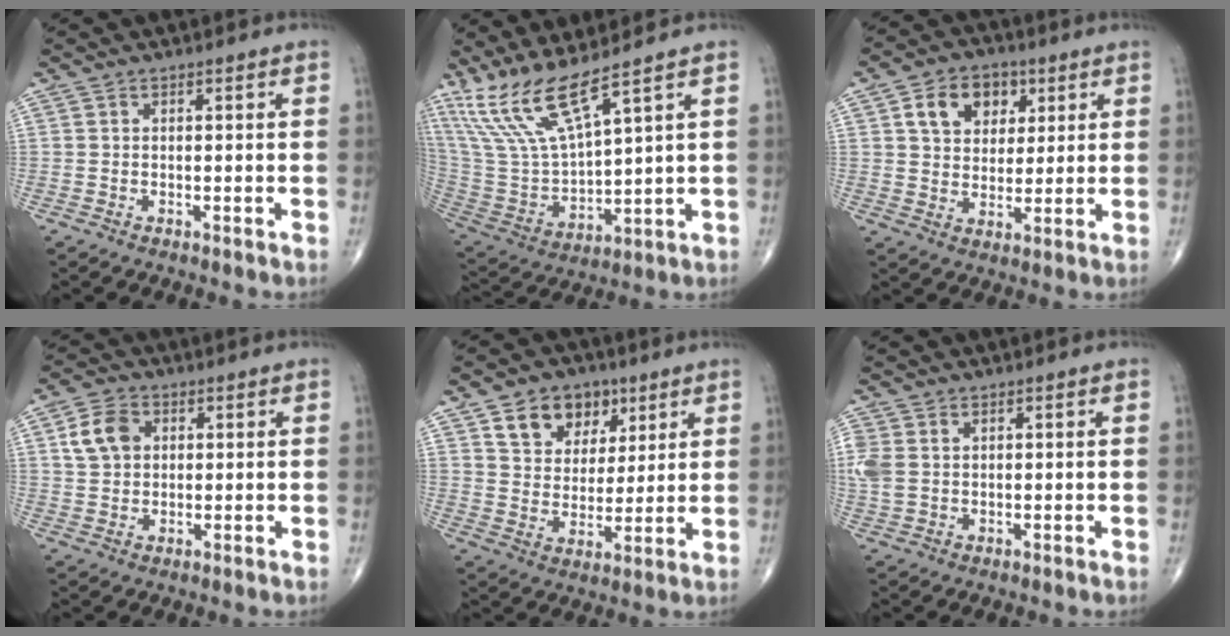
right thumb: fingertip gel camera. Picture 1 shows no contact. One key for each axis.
{"total": 13.3, "fx": 10.0, "fy": 1.3, "fz": 8.7, "tx": -0.190, "ty": -0.053, "tz": 0.218}
{"total": 10.2, "fx": 3.9, "fy": 7.6, "fz": 5.6, "tx": -0.052, "ty": -0.008, "tz": 0.065}
{"total": 6.9, "fx": 2.0, "fy": 5.3, "fz": 3.9, "tx": -0.058, "ty": 0.002, "tz": 0.034}
{"total": 11.6, "fx": 6.0, "fy": 8.5, "fz": 5.1, "tx": -0.049, "ty": -0.026, "tz": 0.105}
{"total": 6.0, "fx": 1.2, "fy": 4.5, "fz": 3.8, "tx": -0.101, "ty": 0.005, "tz": 0.030}